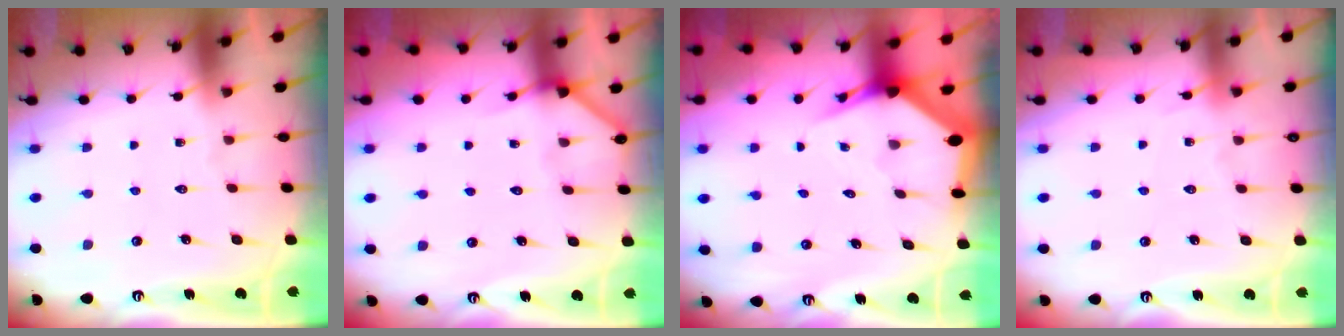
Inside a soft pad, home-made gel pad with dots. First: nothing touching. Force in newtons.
{"total": 3.7, "press": 3.7, "slide": 0.4}
{"total": 3.7, "press": 3.6, "slide": 0.3}
{"total": 4.8, "press": 4.8, "slide": 0.6}